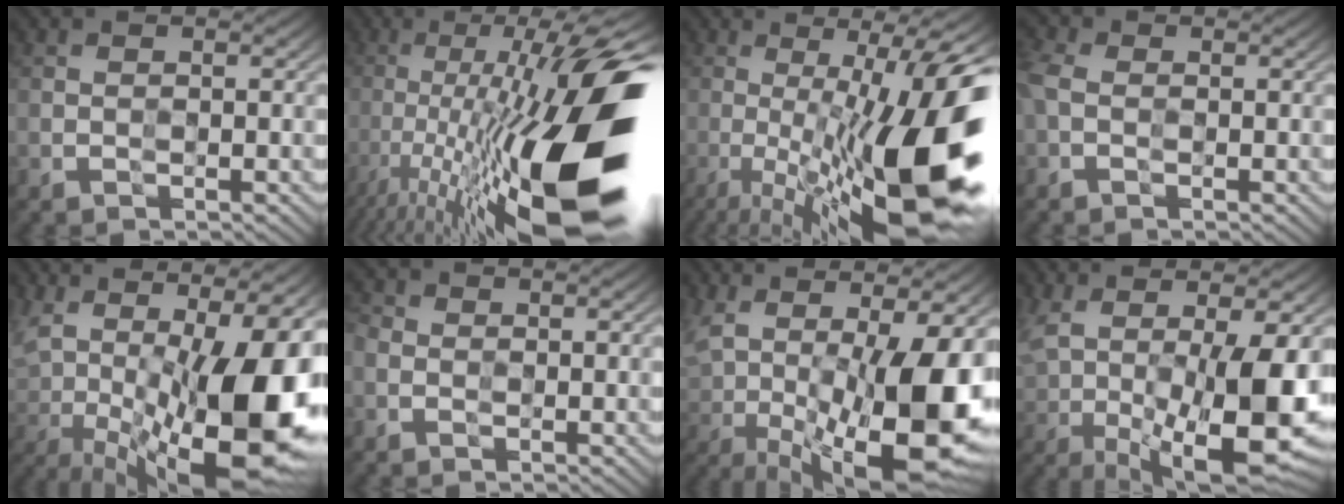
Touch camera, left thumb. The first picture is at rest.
{"total": 20.0, "force": [-6.7, 5.6, 18.0], "torque": [-0.306, 0.020, -0.120]}
{"total": 18.6, "force": [-4.4, 5.0, 17.4], "torque": [-0.235, 0.007, -0.070]}
{"total": 4.3, "force": [-0.7, 2.4, 3.4], "torque": [-0.085, -0.004, -0.020]}
{"total": 19.5, "force": [1.2, 9.1, 17.2], "torque": [-0.268, -0.001, 0.027]}
{"total": 2.3, "force": [-0.8, 1.6, 1.5], "torque": [-0.029, -0.007, -0.018]}
{"total": 16.9, "force": [0.1, 7.2, 15.3], "torque": [-0.253, -0.014, 0.025]}
{"total": 15.2, "force": [-0.2, 6.1, 13.9], "torque": [-0.235, -0.010, 0.021]}